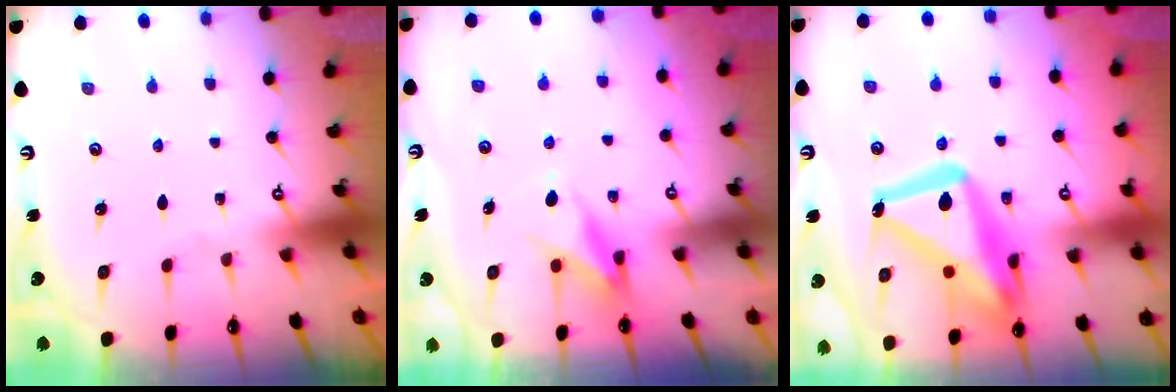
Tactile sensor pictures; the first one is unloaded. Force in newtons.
{"total": 9.3, "press": 9.2, "slide": 0.7}
{"total": 21.0, "press": 20.9, "slide": 2.1}